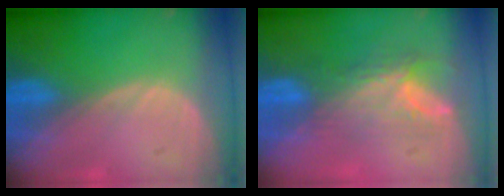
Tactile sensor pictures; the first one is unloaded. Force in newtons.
{"total": 8.0, "press": 6.6, "slide": 4.5}